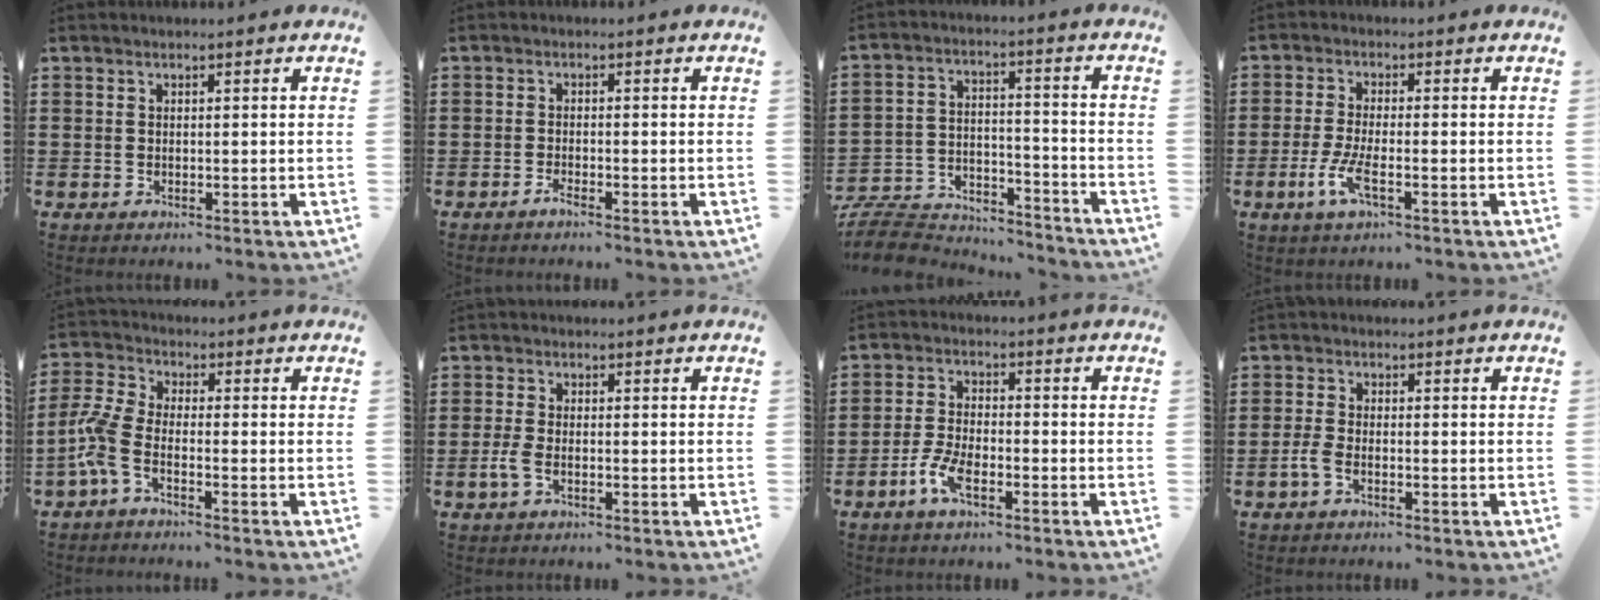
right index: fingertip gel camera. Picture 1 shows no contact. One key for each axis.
{"total": 1.4, "fx": -1.2, "fy": 0.0, "fz": 0.7, "tx": -0.012, "ty": -0.005, "tz": -0.022}
{"total": 8.9, "fx": -8.4, "fy": 2.1, "fz": 1.8, "tx": -0.048, "ty": 0.016, "tz": -0.169}
{"total": 4.9, "fx": -2.1, "fy": 1.0, "fz": 4.3, "tx": -0.105, "ty": -0.015, "tz": -0.047}
{"total": 5.3, "fx": -2.7, "fy": 1.8, "fz": 4.2, "tx": -0.124, "ty": -0.016, "tz": -0.062}
{"total": 2.5, "fx": -1.1, "fy": 0.9, "fz": 2.1, "tx": -0.052, "ty": -0.006, "tz": -0.023}
{"total": 5.2, "fx": -3.0, "fy": 1.9, "fz": 3.7, "tx": -0.097, "ty": -0.003, "tz": -0.064}
{"total": 2.3, "fx": -1.3, "fy": 0.7, "fz": 1.8, "tx": -0.047, "ty": -0.006, "tz": -0.027}